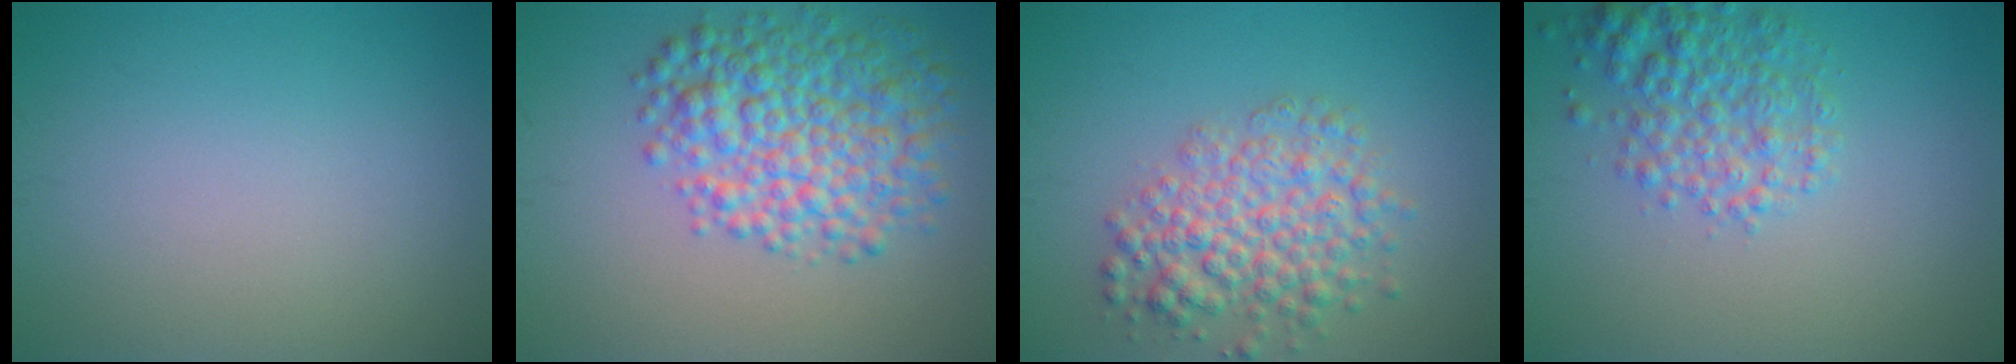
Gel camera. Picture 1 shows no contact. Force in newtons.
{"total": 7.1, "press": 7.1, "slide": 0.1}
{"total": 5.2, "press": 5.2, "slide": 0.2}
{"total": 4.0, "press": 4.0, "slide": 0.2}